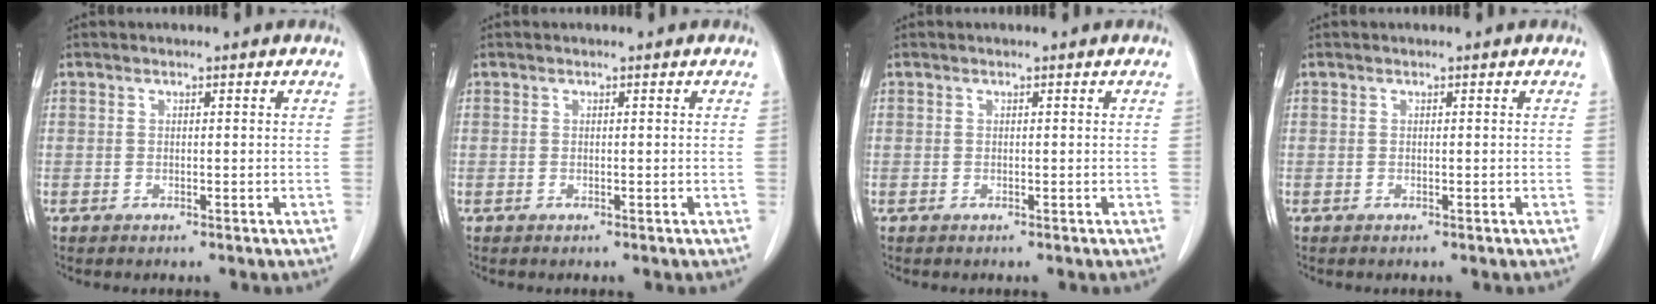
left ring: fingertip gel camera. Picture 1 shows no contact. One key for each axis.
{"total": 0.0}
{"total": 0.0}
{"total": 0.0}